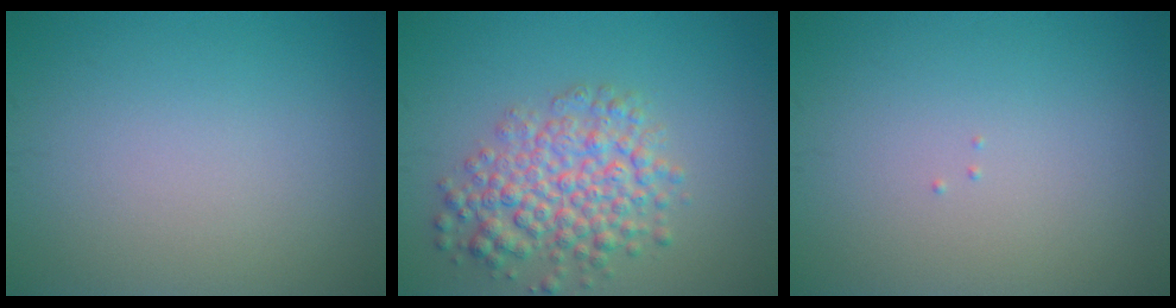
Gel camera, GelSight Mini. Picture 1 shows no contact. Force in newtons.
{"total": 5.4, "press": 5.4, "slide": 0.2}
{"total": 0.0}